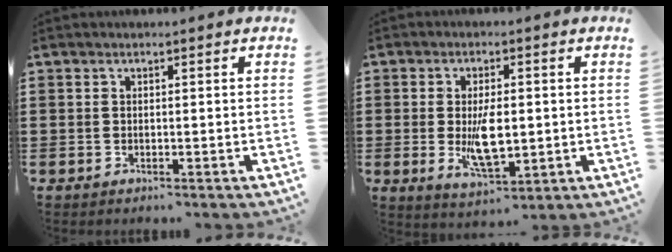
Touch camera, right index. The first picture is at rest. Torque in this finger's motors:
{"motor_torque": [1.78, 0.36, 0.73, 0.21]}